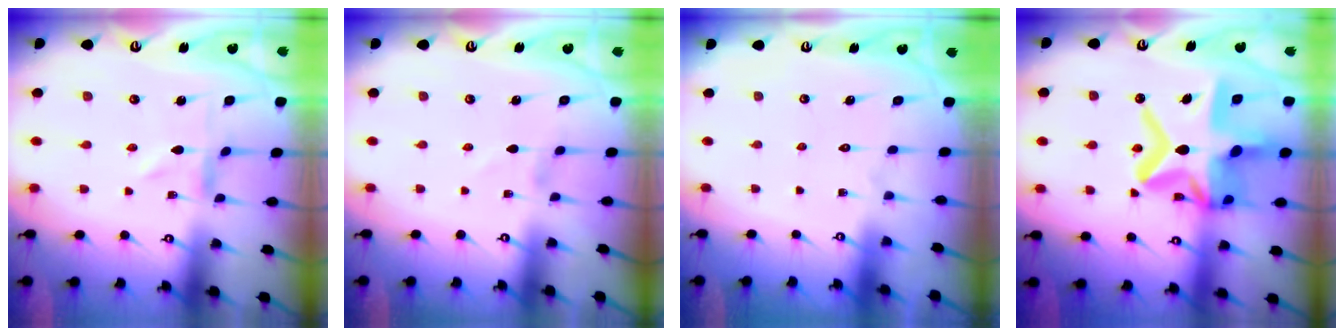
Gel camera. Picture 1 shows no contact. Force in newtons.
{"total": 1.4, "press": 1.4, "slide": 0.2}
{"total": 1.7, "press": 1.7, "slide": 0.1}
{"total": 23.5, "press": 23.3, "slide": 2.5}